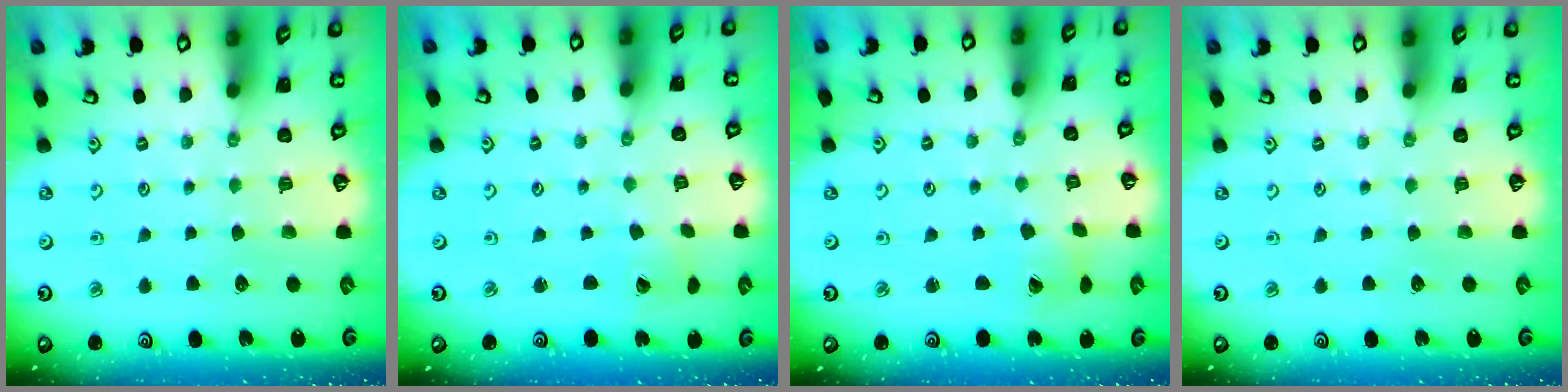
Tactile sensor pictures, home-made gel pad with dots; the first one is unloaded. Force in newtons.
{"total": 1.7, "press": 1.7, "slide": 0.1}
{"total": 1.8, "press": 1.8, "slide": 0.2}
{"total": 0.0}